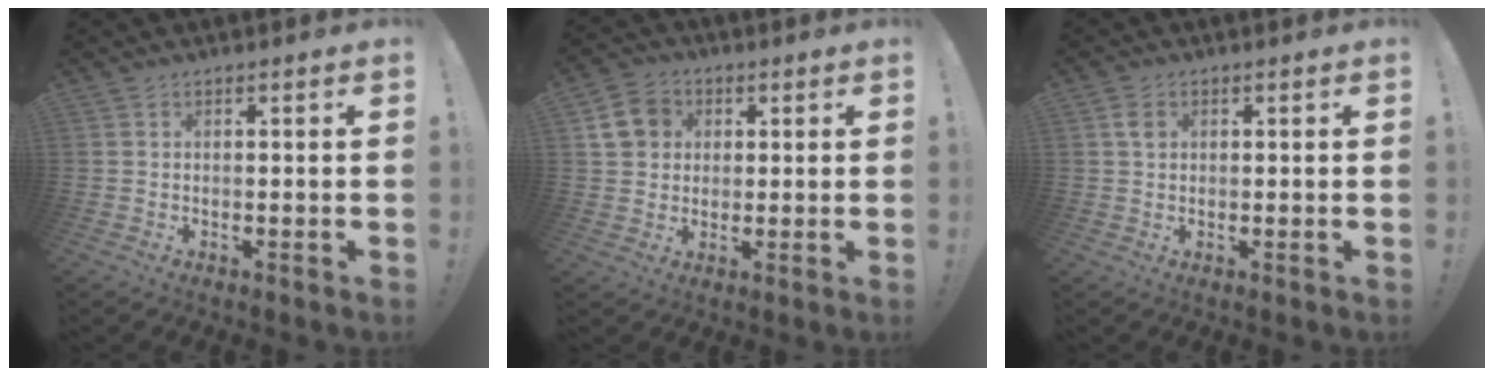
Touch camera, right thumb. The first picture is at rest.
{"total": 9.4, "force": [2.8, 8.2, 3.6], "torque": [-0.050, 0.000, 0.060]}
{"total": 2.7, "force": [0.9, 1.9, 1.7], "torque": [-0.017, -0.002, 0.015]}